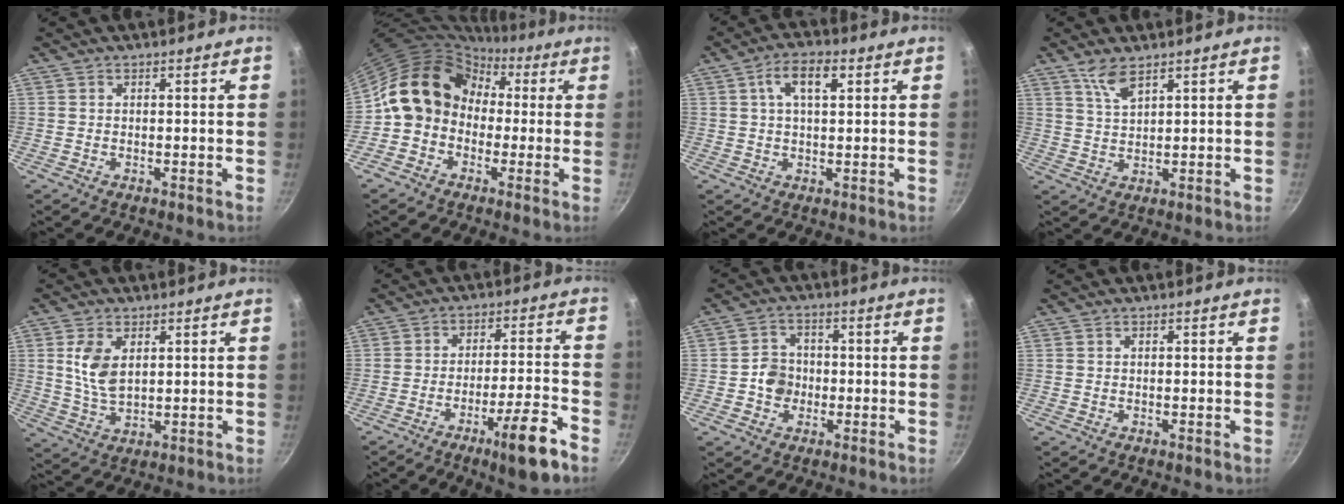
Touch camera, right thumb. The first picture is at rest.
{"total": 13.7, "force": [0.6, 11.5, 7.4], "torque": [-0.085, 0.041, -0.014]}
{"total": 6.9, "force": [2.3, 3.2, 5.6], "torque": [-0.089, 0.009, 0.037]}
{"total": 4.5, "force": [3.0, 1.5, 3.0], "torque": [-0.059, -0.020, 0.065]}
{"total": 7.4, "force": [2.2, 4.2, 5.7], "torque": [-0.108, -0.014, 0.047]}
{"total": 10.9, "force": [-6.4, 1.1, 8.7], "torque": [-0.135, 0.039, -0.094]}
{"total": 5.0, "force": [-1.1, 4.4, 1.9], "torque": [-0.003, 0.016, -0.025]}
{"total": 0.0}